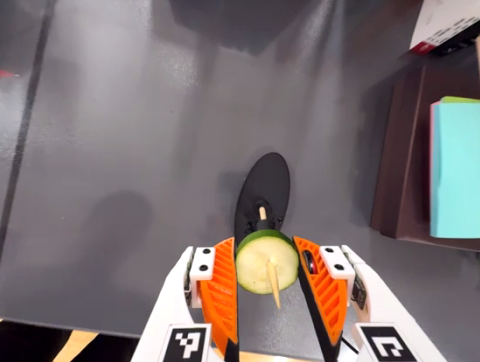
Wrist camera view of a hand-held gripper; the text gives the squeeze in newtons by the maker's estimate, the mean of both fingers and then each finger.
{"total": 8.9, "left": 8.7, "right": 9.2}